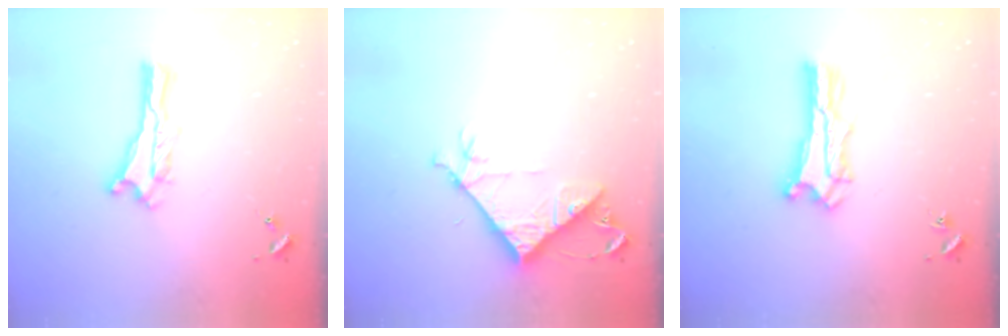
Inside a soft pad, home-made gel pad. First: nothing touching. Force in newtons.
{"total": 8.3, "press": 8.3, "slide": 0.8}
{"total": 1.5, "press": 1.5, "slide": 0.2}